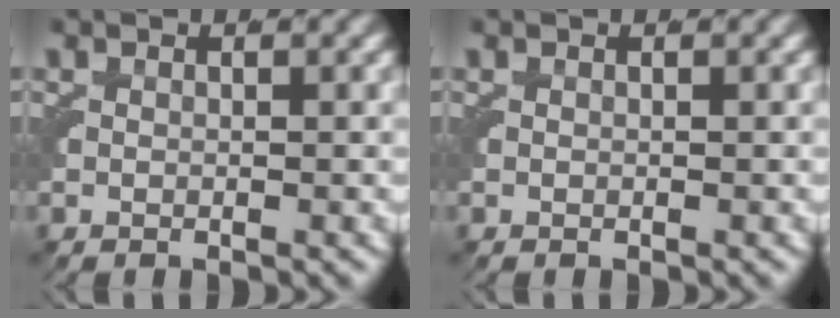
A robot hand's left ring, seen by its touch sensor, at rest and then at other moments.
{"total": 0.0}